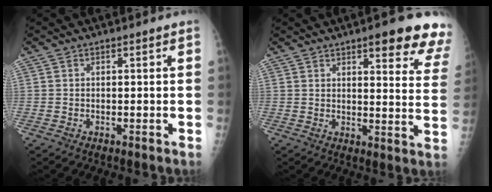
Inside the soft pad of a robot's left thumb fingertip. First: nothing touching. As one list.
[{"total": 15.0, "force": [10.2, 3.6, 10.4], "torque": [-0.094, -0.045, 0.109]}]